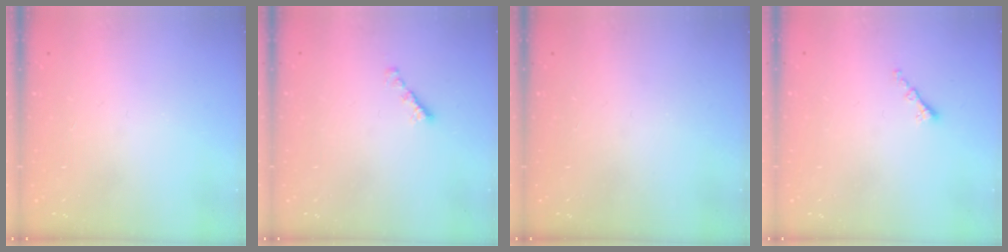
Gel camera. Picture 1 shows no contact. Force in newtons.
{"total": 2.2, "press": 2.1, "slide": 0.7}
{"total": 0.0}
{"total": 0.8, "press": 0.8, "slide": 0.2}